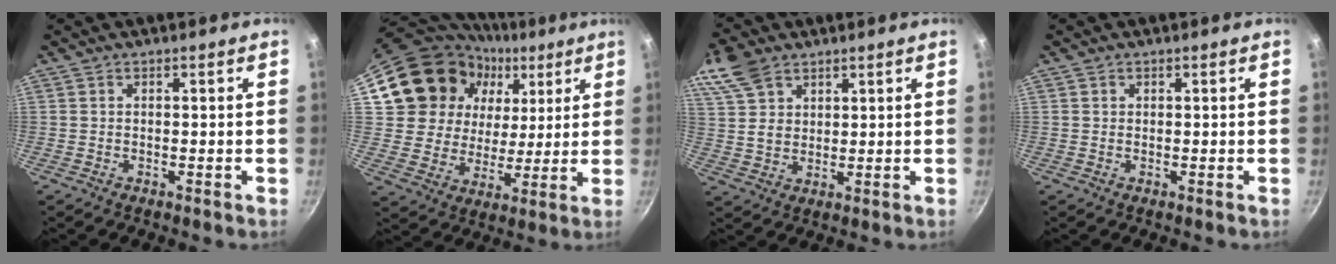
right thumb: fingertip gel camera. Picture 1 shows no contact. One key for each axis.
{"total": 20.8, "fx": 10.1, "fy": 15.7, "fz": 9.1, "tx": -0.151, "ty": -0.013, "tz": 0.184}
{"total": 10.0, "fx": 5.9, "fy": 6.5, "fz": 4.8, "tx": -0.079, "ty": -0.010, "tz": 0.117}
{"total": 0.6, "fx": 0.3, "fy": 0.5, "fz": 0.2, "tx": -0.002, "ty": 0.003, "tz": 0.004}